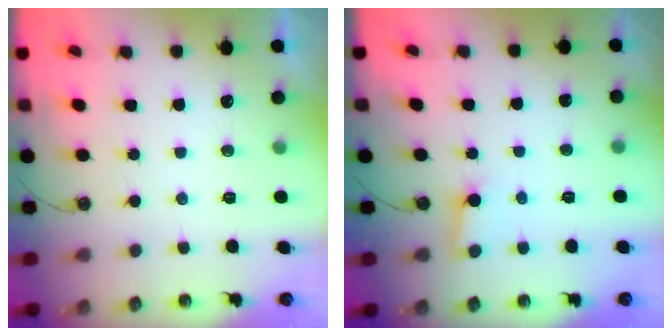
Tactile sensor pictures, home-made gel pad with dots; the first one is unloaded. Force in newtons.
{"total": 2.9, "press": 2.9, "slide": 0.2}